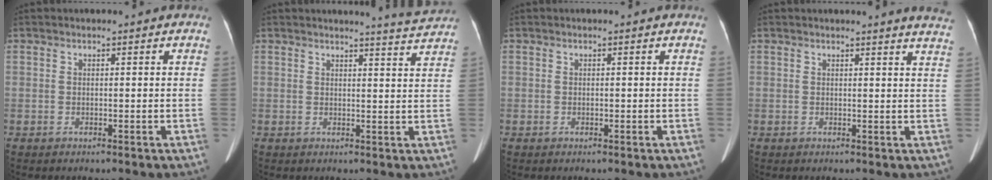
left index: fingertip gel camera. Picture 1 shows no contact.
{"total": 4.1, "force": [4.0, -1.1, 0.3], "torque": [-0.015, -0.018, 0.042]}
{"total": 0.0}
{"total": 6.5, "force": [6.2, -0.5, 1.9], "torque": [-0.016, -0.035, 0.039]}